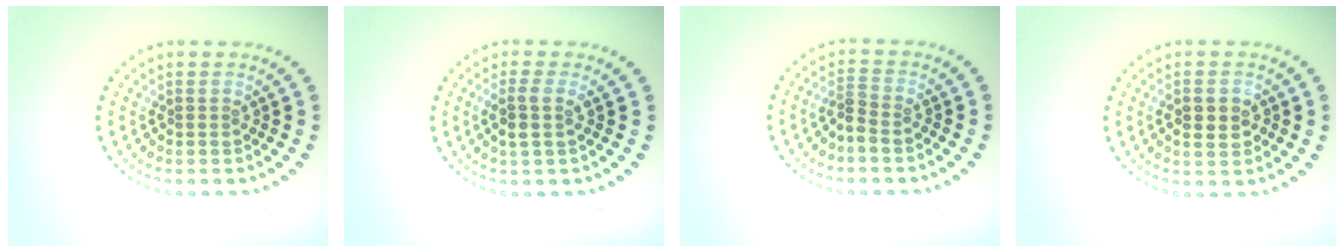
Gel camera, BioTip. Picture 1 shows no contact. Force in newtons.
{"total": 1.9, "press": 1.7, "slide": 0.9}
{"total": 1.4, "press": 1.1, "slide": 0.8}
{"total": 2.7, "press": 2.7, "slide": 0.1}